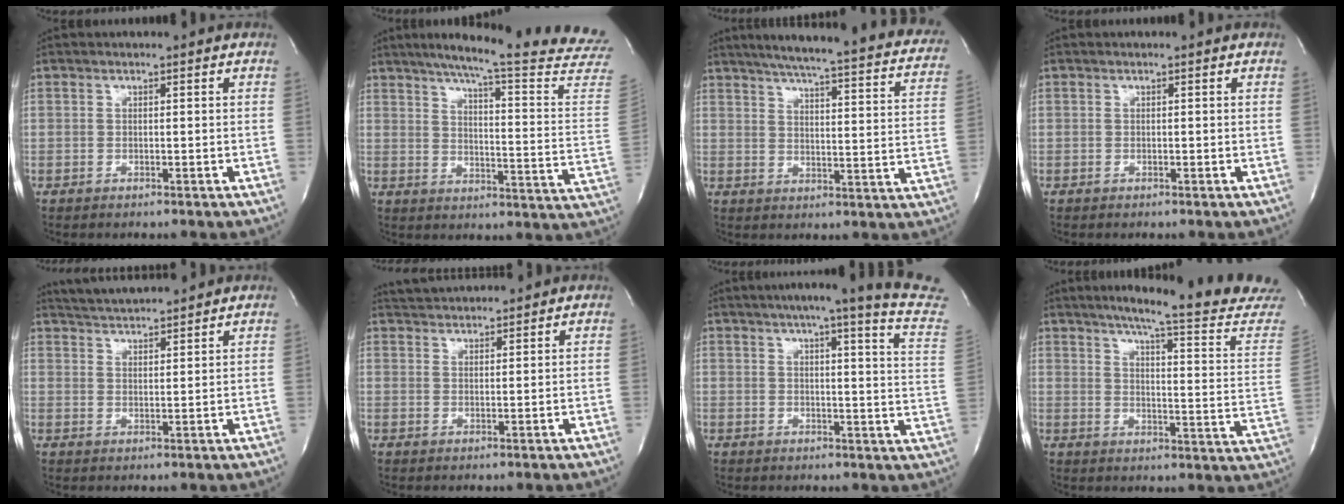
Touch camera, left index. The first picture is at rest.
{"total": 25.3, "force": [22.1, -0.7, 12.3], "torque": [-0.181, -0.095, 0.266]}
{"total": 28.7, "force": [24.4, 3.2, 14.7], "torque": [-0.211, -0.043, 0.283]}
{"total": 0.0}
{"total": 8.1, "force": [7.8, 0.0, 2.4], "torque": [-0.053, 0.020, 0.127]}
{"total": 5.5, "force": [5.3, 0.5, 1.0], "torque": [-0.026, 0.029, 0.088]}
{"total": 18.1, "force": [15.1, -1.1, 10.0], "torque": [-0.137, -0.054, 0.165]}
{"total": 20.1, "force": [17.8, -1.2, 9.3], "torque": [-0.132, -0.085, 0.212]}